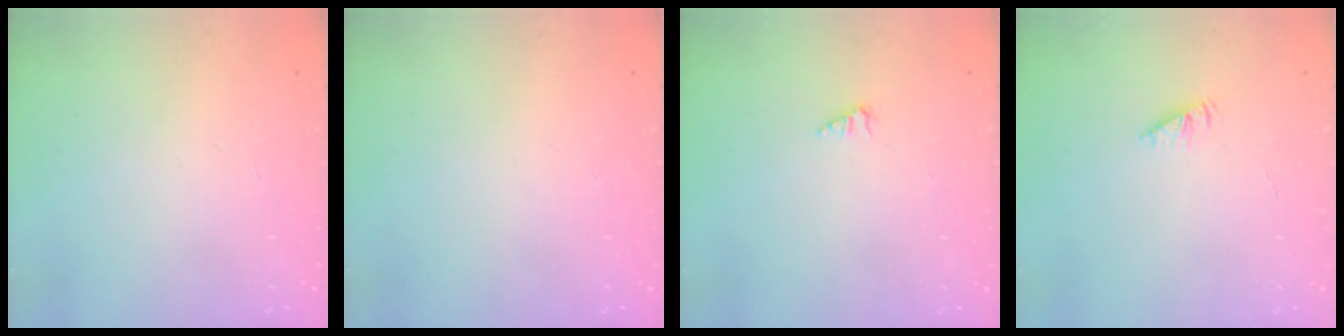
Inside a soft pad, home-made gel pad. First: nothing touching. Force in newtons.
{"total": 0.0}
{"total": 1.1, "press": 1.1, "slide": 0.1}
{"total": 2.3, "press": 2.3, "slide": 0.3}